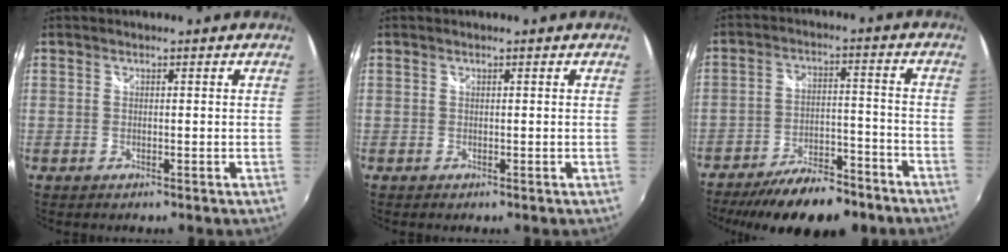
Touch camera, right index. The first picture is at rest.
{"total": 0.0}
{"total": 17.1, "force": [-13.7, 5.4, 8.7], "torque": [-0.167, -0.011, -0.196]}